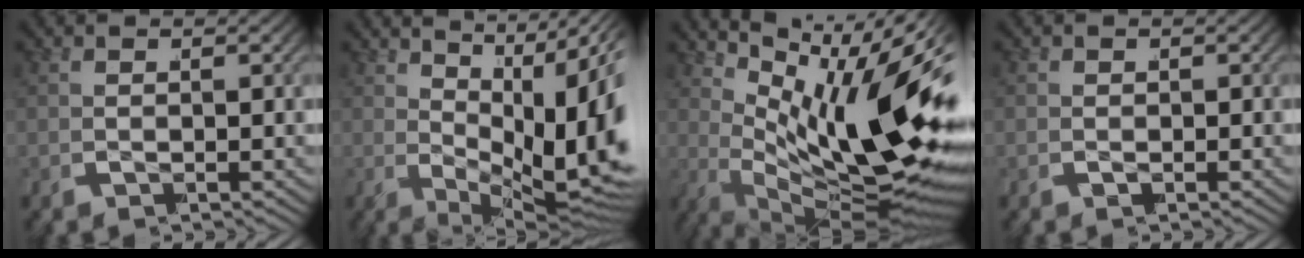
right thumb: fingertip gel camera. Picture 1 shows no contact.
{"total": 14.7, "force": [-2.4, 8.5, 11.7], "torque": [-0.209, -0.044, -0.015]}
{"total": 16.5, "force": [0.0, 8.4, 14.3], "torque": [-0.245, -0.013, 0.012]}
{"total": 0.8, "force": [-0.2, 0.7, 0.2], "torque": [-0.010, -0.008, 0.000]}